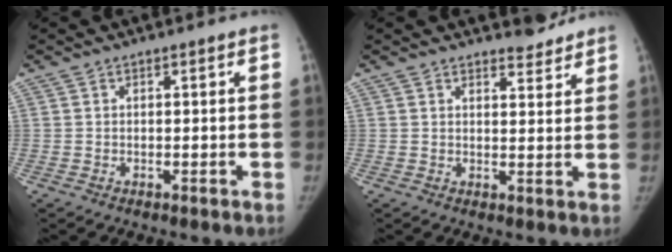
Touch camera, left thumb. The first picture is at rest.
{"total": 3.7, "force": [3.5, 1.0, 0.6], "torque": [0.009, -0.031, 0.046]}